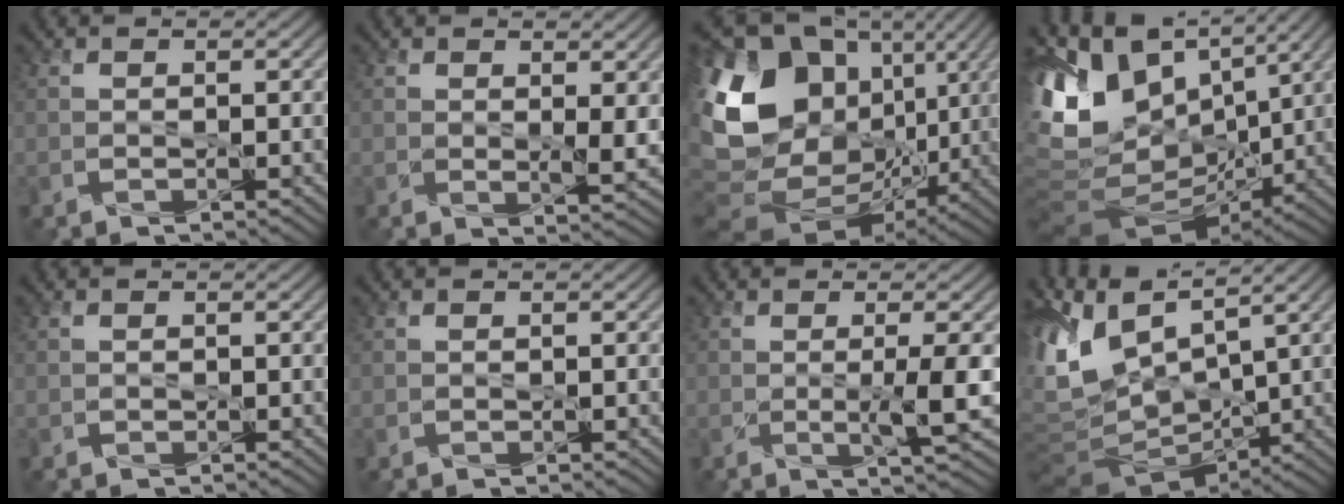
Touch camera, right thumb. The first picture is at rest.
{"total": 2.7, "force": [1.2, 0.6, 2.3], "torque": [-0.045, -0.012, 0.025]}
{"total": 19.6, "force": [2.7, 14.5, 12.8], "torque": [-0.294, 0.009, 0.081]}
{"total": 15.5, "force": [2.8, 9.8, 11.7], "torque": [-0.250, -0.012, 0.080]}
{"total": 0.0}
{"total": 0.0}
{"total": 4.3, "force": [-0.2, 0.3, 4.3], "torque": [-0.078, -0.002, -0.003]}
{"total": 11.0, "force": [4.4, 4.9, 8.7], "torque": [-0.217, 0.006, 0.095]}